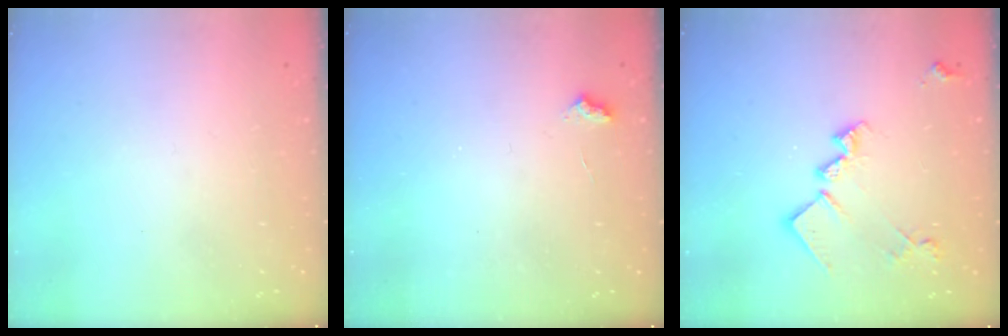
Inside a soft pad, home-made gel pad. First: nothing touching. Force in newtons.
{"total": 3.0, "press": 2.9, "slide": 0.5}
{"total": 15.5, "press": 15.4, "slide": 0.6}